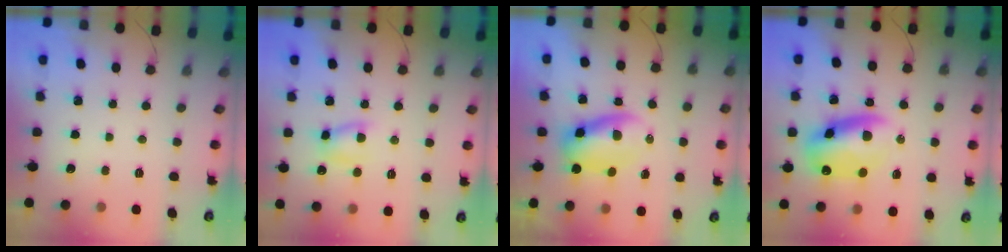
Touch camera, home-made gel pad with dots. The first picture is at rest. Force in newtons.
{"total": 6.1, "press": 6.1, "slide": 1.0}
{"total": 6.2, "press": 6.0, "slide": 1.3}
{"total": 12.0, "press": 11.6, "slide": 3.2}